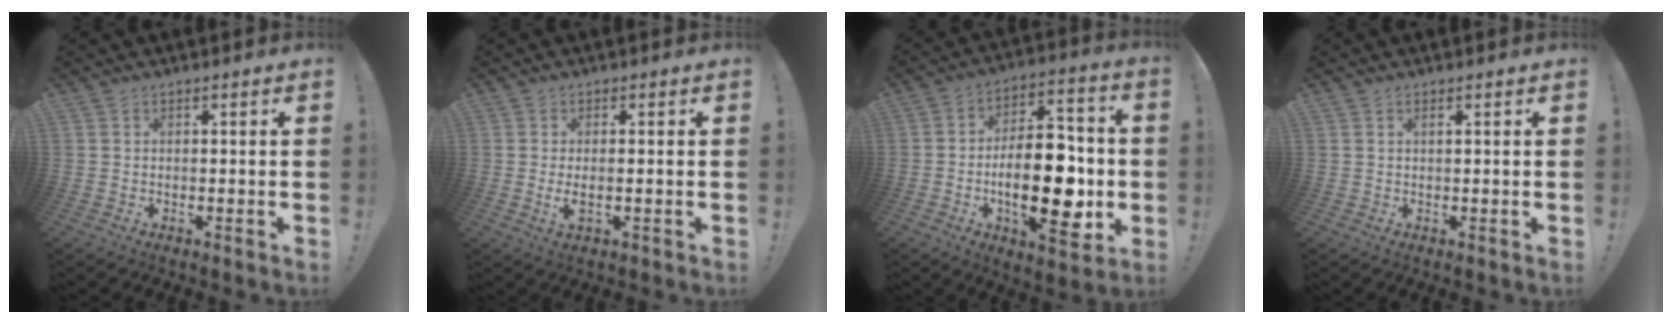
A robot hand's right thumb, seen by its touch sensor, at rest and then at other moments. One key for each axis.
{"total": 3.5, "fx": -0.6, "fy": 0.7, "fz": 3.4, "tx": -0.062, "ty": -0.008, "tz": -0.009}
{"total": 21.7, "fx": -4.0, "fy": 10.0, "fz": 18.8, "tx": -0.304, "ty": 0.015, "tz": -0.061}
{"total": 0.7, "fx": 0.3, "fy": 0.1, "fz": 0.7, "tx": -0.012, "ty": 0.001, "tz": 0.005}